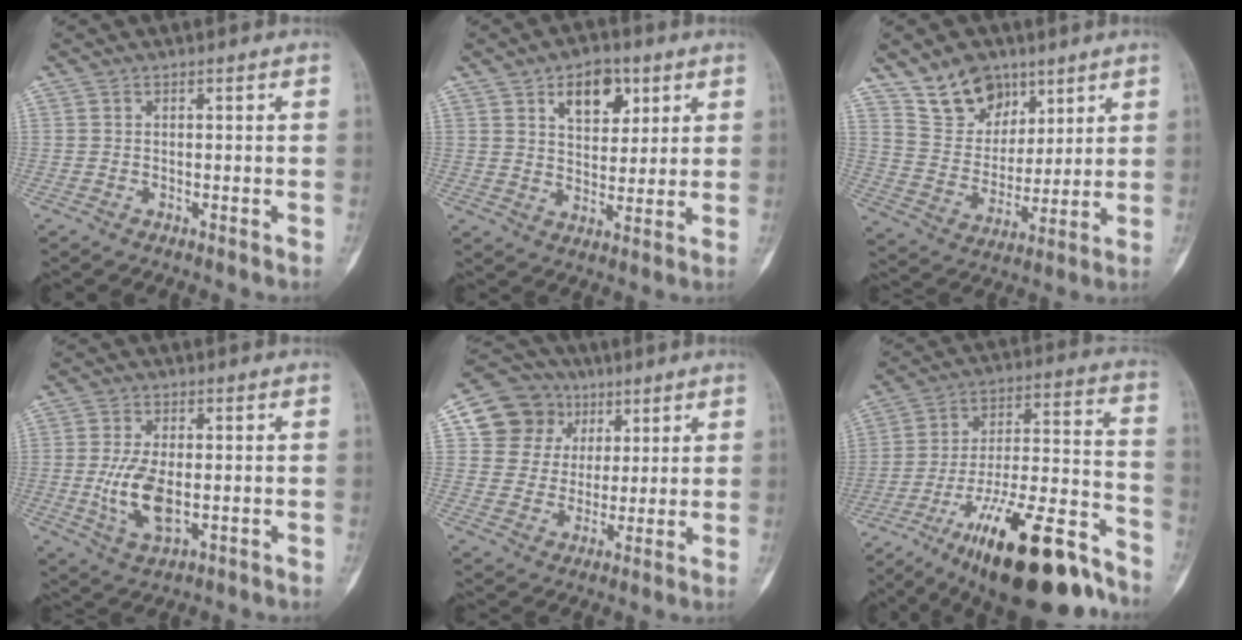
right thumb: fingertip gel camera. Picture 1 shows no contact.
{"total": 9.4, "force": [4.4, 5.8, 6.0], "torque": [-0.050, -0.018, 0.067]}
{"total": 12.1, "force": [8.2, 8.0, 4.0], "torque": [-0.029, -0.050, 0.157]}
{"total": 9.3, "force": [-1.2, 5.0, 7.7], "torque": [-0.144, -0.005, -0.016]}
{"total": 13.0, "force": [5.1, 11.7, 2.8], "torque": [-0.009, 0.006, 0.092]}
{"total": 27.4, "force": [-18.5, 7.9, 18.6], "torque": [-0.244, 0.087, -0.301]}